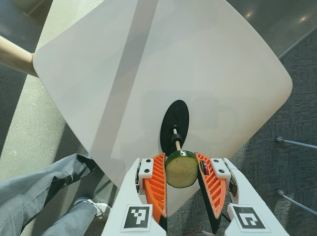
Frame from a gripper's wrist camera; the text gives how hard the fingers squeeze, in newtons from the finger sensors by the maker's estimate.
{"total": 10.6, "left": 10.5, "right": 10.7}